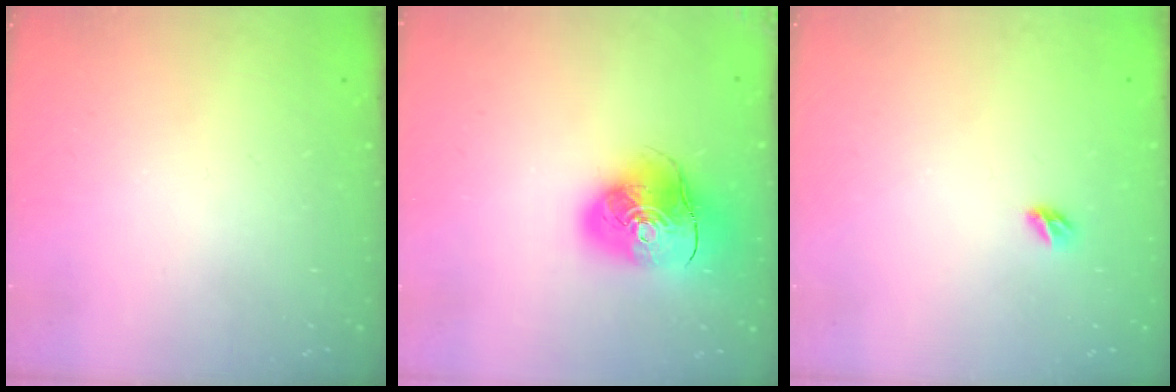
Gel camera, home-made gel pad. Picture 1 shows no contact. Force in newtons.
{"total": 12.7, "press": 12.6, "slide": 2.0}
{"total": 3.8, "press": 3.8, "slide": 0.7}